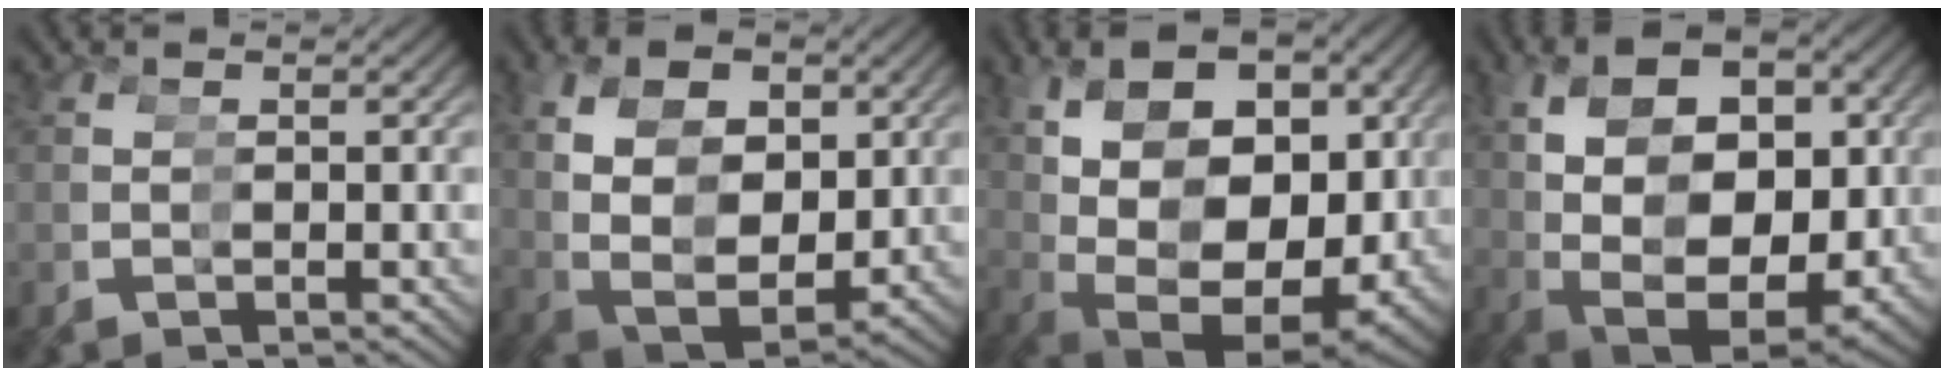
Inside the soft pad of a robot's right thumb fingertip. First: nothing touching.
{"total": 8.9, "force": [0.6, 6.8, 5.7], "torque": [-0.130, -0.033, 0.026]}
{"total": 15.6, "force": [0.3, 11.1, 10.9], "torque": [-0.208, -0.026, 0.021]}
{"total": 14.0, "force": [-0.1, 10.0, 9.8], "torque": [-0.193, -0.029, 0.016]}